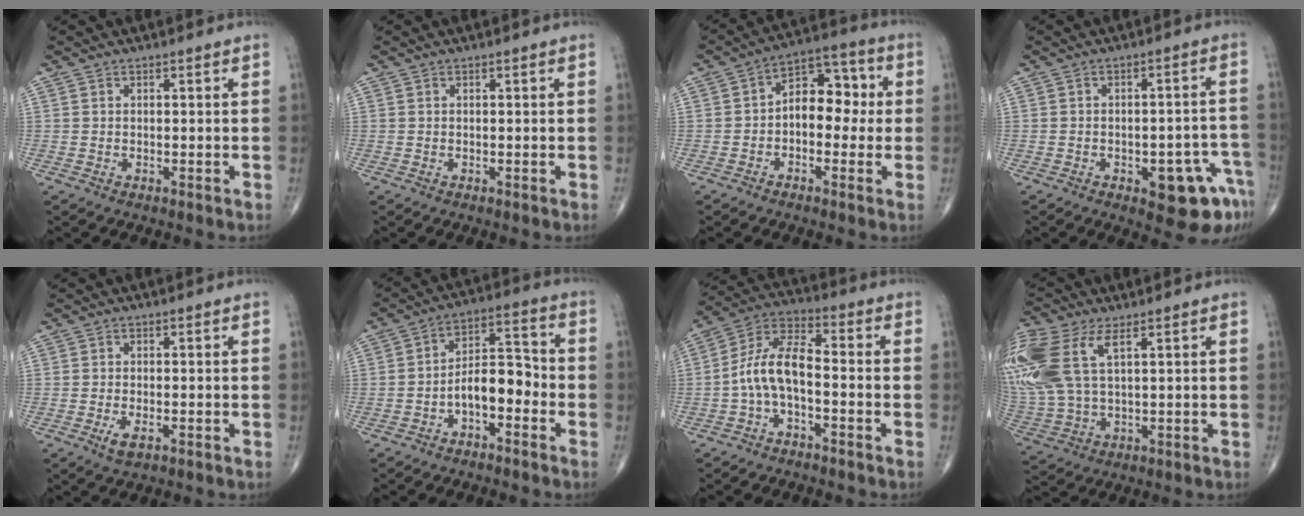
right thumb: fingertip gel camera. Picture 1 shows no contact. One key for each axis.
{"total": 0.0}
{"total": 10.0, "fx": -0.2, "fy": 6.6, "fz": 7.6, "tx": -0.075, "ty": 0.038, "tz": -0.017}
{"total": 10.6, "fx": -5.1, "fy": 4.1, "fz": 8.3, "tx": -0.072, "ty": 0.038, "tz": -0.054}
{"total": 2.5, "fx": -1.0, "fy": 1.0, "fz": 2.1, "tx": -0.040, "ty": -0.003, "tz": -0.018}
{"total": 8.5, "fx": -3.2, "fy": 4.3, "fz": 6.5, "tx": -0.089, "ty": 0.048, "tz": -0.061}
{"total": 9.4, "fx": -2.3, "fy": 4.3, "fz": 8.0, "tx": -0.155, "ty": 0.047, "tz": -0.055}
{"total": 17.7, "fx": 6.3, "fy": 9.0, "fz": 13.9, "tx": -0.367, "ty": 0.005, "tz": 0.130}